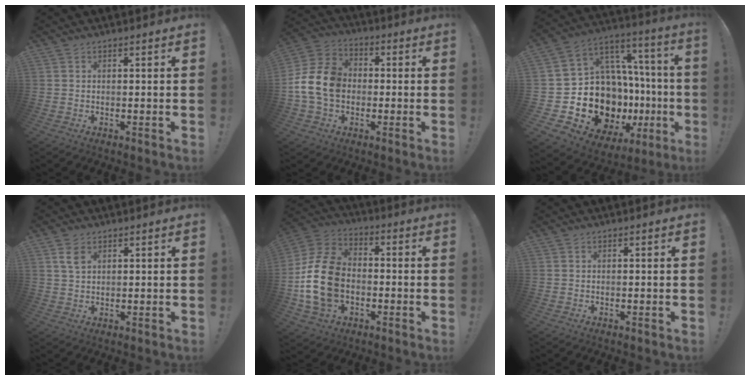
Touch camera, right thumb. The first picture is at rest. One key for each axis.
{"total": 14.2, "fx": -0.8, "fy": 11.2, "fz": 8.7, "tx": -0.163, "ty": 0.023, "tz": -0.009}
{"total": 19.4, "fx": -7.3, "fy": 13.1, "fz": 12.4, "tx": -0.200, "ty": 0.007, "tz": -0.078}
{"total": 3.8, "fx": 1.8, "fy": 2.2, "fz": 2.6, "tx": -0.035, "ty": -0.006, "tz": 0.031}
{"total": 17.7, "fx": -2.8, "fy": 12.9, "fz": 11.8, "tx": -0.217, "ty": 0.027, "tz": -0.041}
{"total": 0.0}